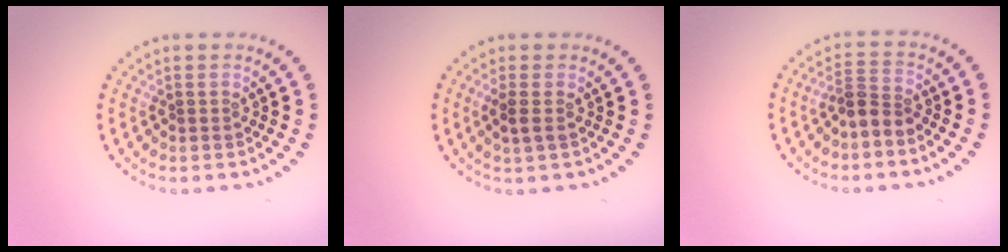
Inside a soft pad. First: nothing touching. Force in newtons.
{"total": 1.3, "press": 1.1, "slide": 0.6}
{"total": 2.4, "press": 1.8, "slide": 1.6}